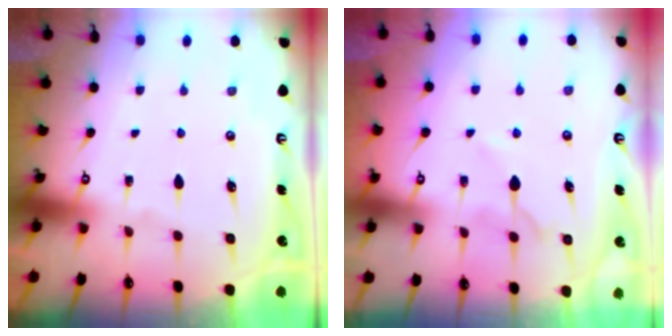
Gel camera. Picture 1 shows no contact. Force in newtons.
{"total": 5.3, "press": 5.2, "slide": 0.5}